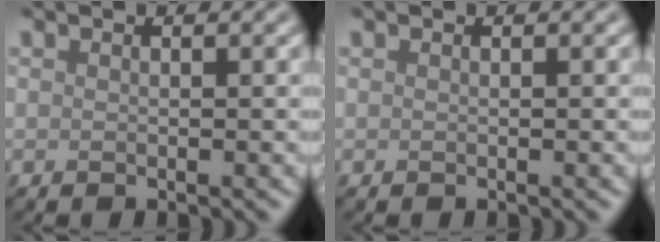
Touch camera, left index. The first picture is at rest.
{"total": 0.0}